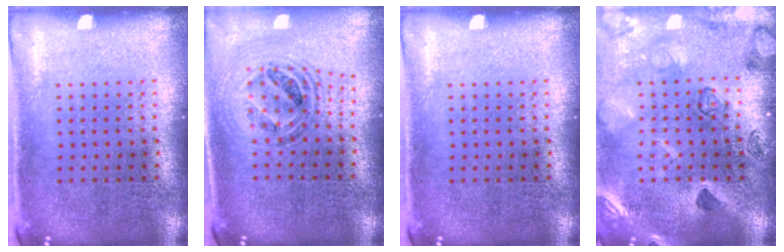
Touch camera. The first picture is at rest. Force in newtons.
{"total": 1.0, "press": 1.0, "slide": 0.2}
{"total": 0.0}
{"total": 2.4, "press": 2.4, "slide": 0.3}